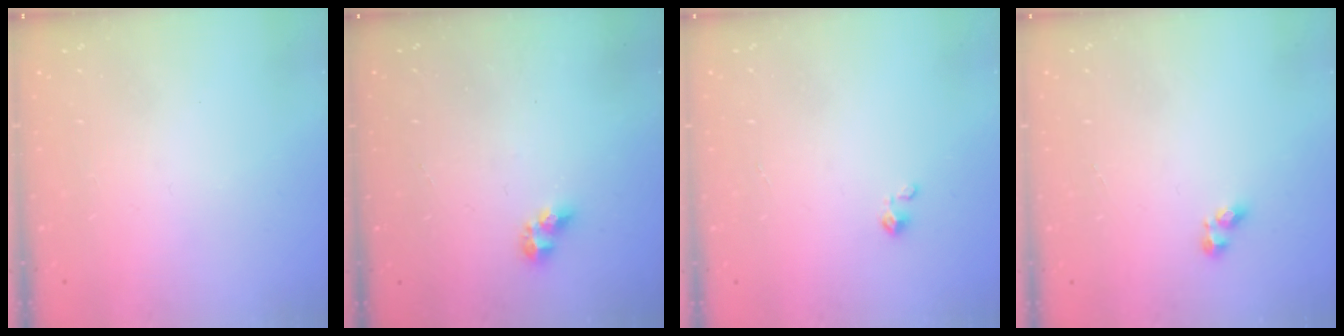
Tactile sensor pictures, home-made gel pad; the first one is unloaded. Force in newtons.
{"total": 5.3, "press": 5.3, "slide": 0.3}
{"total": 2.3, "press": 2.2, "slide": 0.3}
{"total": 3.0, "press": 2.9, "slide": 0.6}